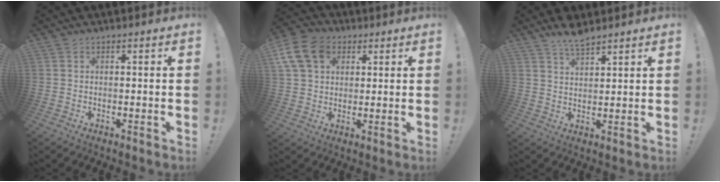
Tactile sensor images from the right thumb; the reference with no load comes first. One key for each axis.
{"total": 13.6, "fx": 5.5, "fy": 10.0, "fz": 7.4, "tx": -0.131, "ty": -0.018, "tz": 0.109}
{"total": 5.8, "fx": 4.9, "fy": 1.2, "fz": 2.8, "tx": -0.050, "ty": -0.031, "tz": 0.088}